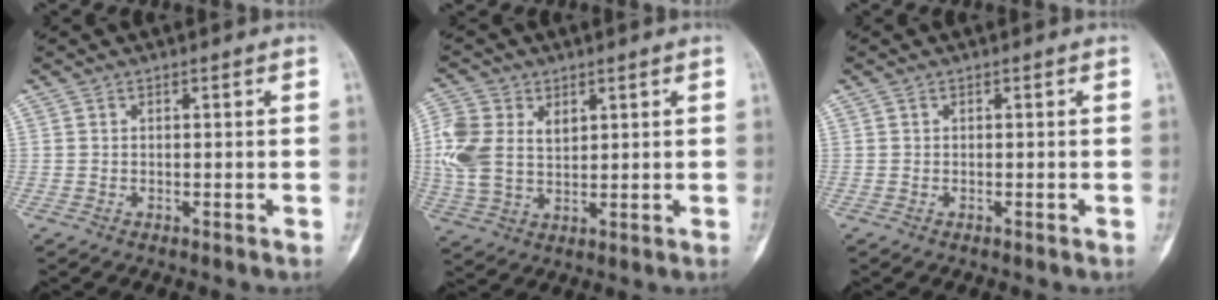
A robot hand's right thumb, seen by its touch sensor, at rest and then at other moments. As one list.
[{"total": 10.6, "force": [2.8, 7.4, 7.1], "torque": [-0.150, 0.000, 0.058]}, {"total": 0.0}]